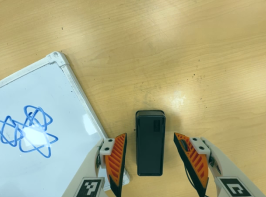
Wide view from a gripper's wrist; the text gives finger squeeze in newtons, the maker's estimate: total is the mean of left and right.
{"total": 0.0}